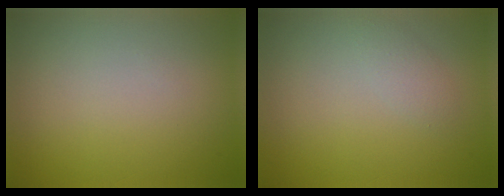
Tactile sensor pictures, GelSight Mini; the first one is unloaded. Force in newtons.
{"total": 1.2, "press": 1.2, "slide": 0.0}